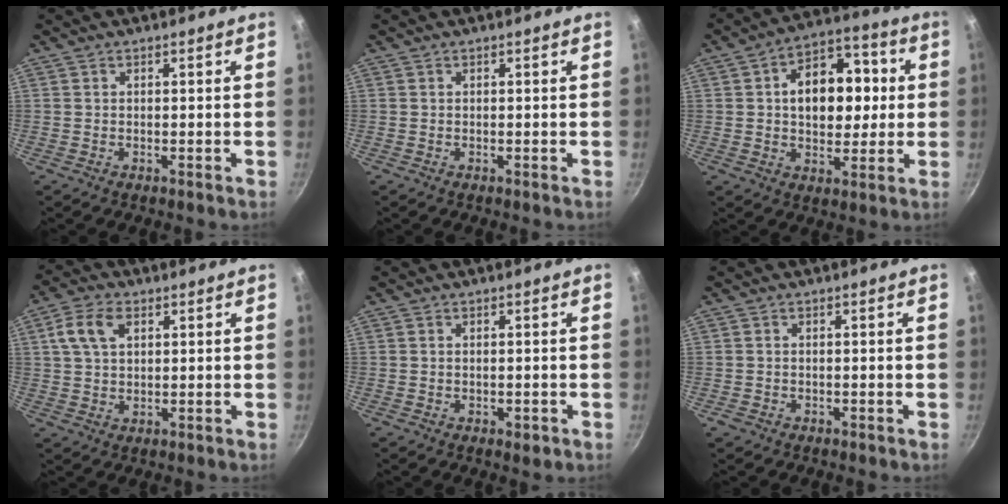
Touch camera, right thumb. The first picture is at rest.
{"total": 0.0}
{"total": 15.1, "force": [1.9, 9.8, 11.4], "torque": [-0.124, 0.022, 0.023]}
{"total": 7.3, "force": [2.6, 4.3, 5.2], "torque": [-0.102, 0.004, 0.051]}
{"total": 1.6, "force": [-0.5, 0.9, 1.3], "torque": [-0.019, 0.005, -0.002]}
{"total": 0.8, "force": [-0.4, 0.7, 0.2], "torque": [-0.003, 0.003, -0.008]}